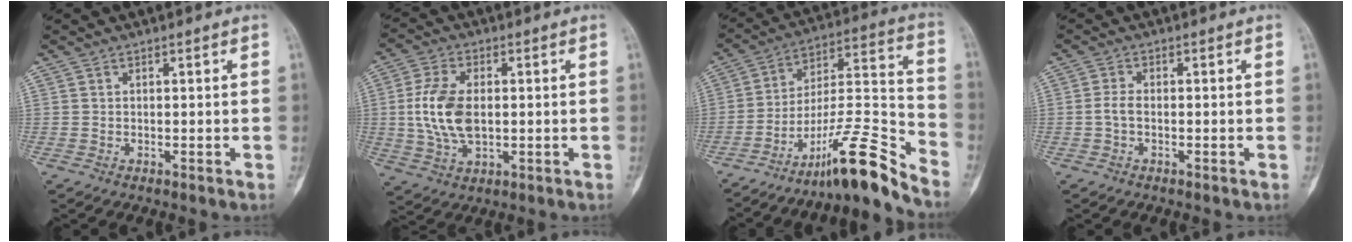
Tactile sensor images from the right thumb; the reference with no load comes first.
{"total": 11.0, "force": [0.2, 6.4, 9.0], "torque": [-0.180, -0.001, 0.010]}
{"total": 16.4, "force": [-12.8, 1.3, 10.2], "torque": [-0.166, 0.118, -0.215]}
{"total": 2.3, "force": [-0.5, 1.3, 1.8], "torque": [-0.033, 0.006, -0.013]}